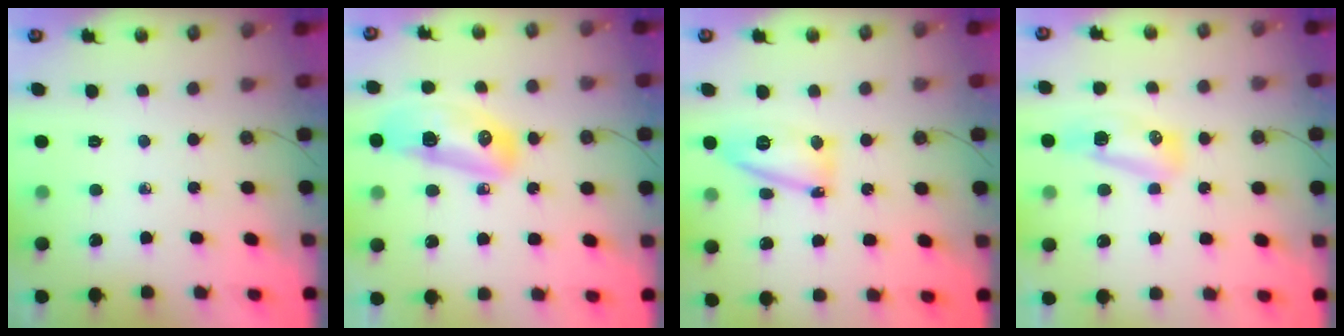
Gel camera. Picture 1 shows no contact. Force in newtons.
{"total": 13.4, "press": 12.9, "slide": 3.9}
{"total": 12.0, "press": 12.0, "slide": 0.9}
{"total": 13.2, "press": 10.3, "slide": 8.3}